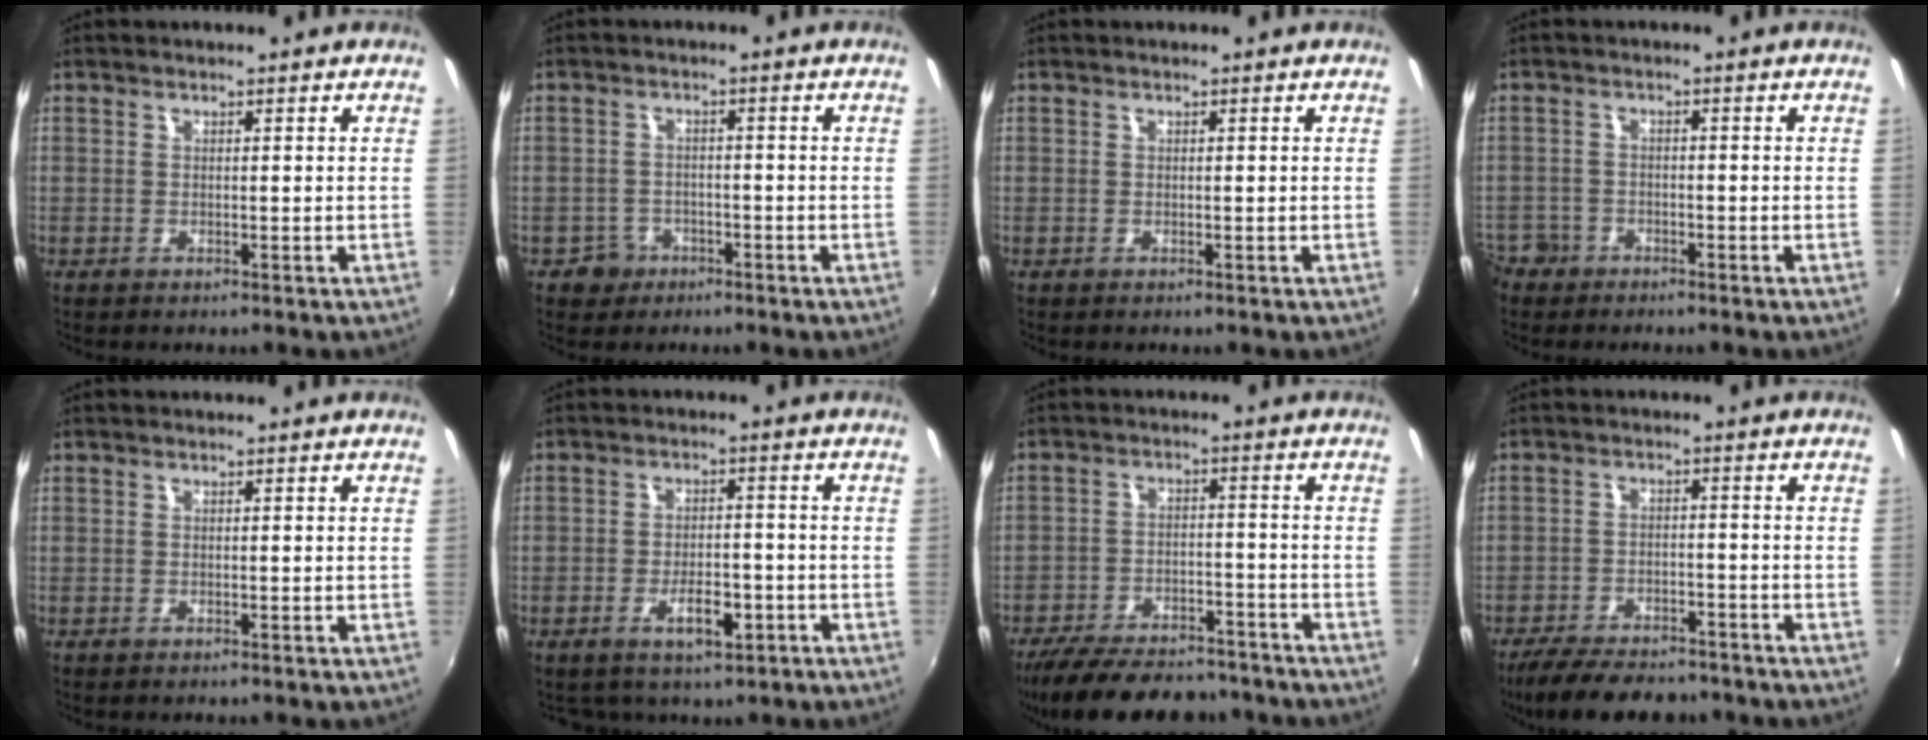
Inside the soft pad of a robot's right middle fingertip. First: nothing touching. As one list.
[{"total": 3.7, "force": [-2.2, 3.0, 0.2], "torque": [-0.018, 0.008, -0.036]}, {"total": 0.0}, {"total": 5.6, "force": [-3.8, 4.0, 0.9], "torque": [-0.035, 0.008, -0.073]}, {"total": 0.0}, {"total": 5.5, "force": [-2.7, 2.9, 3.7], "torque": [-0.074, 0.000, -0.036]}, {"total": 19.3, "force": [-16.0, 7.1, 8.2], "torque": [-0.175, -0.003, -0.227]}, {"total": 13.3, "force": [-10.7, 5.0, 6.0], "torque": [-0.135, -0.015, -0.165]}]